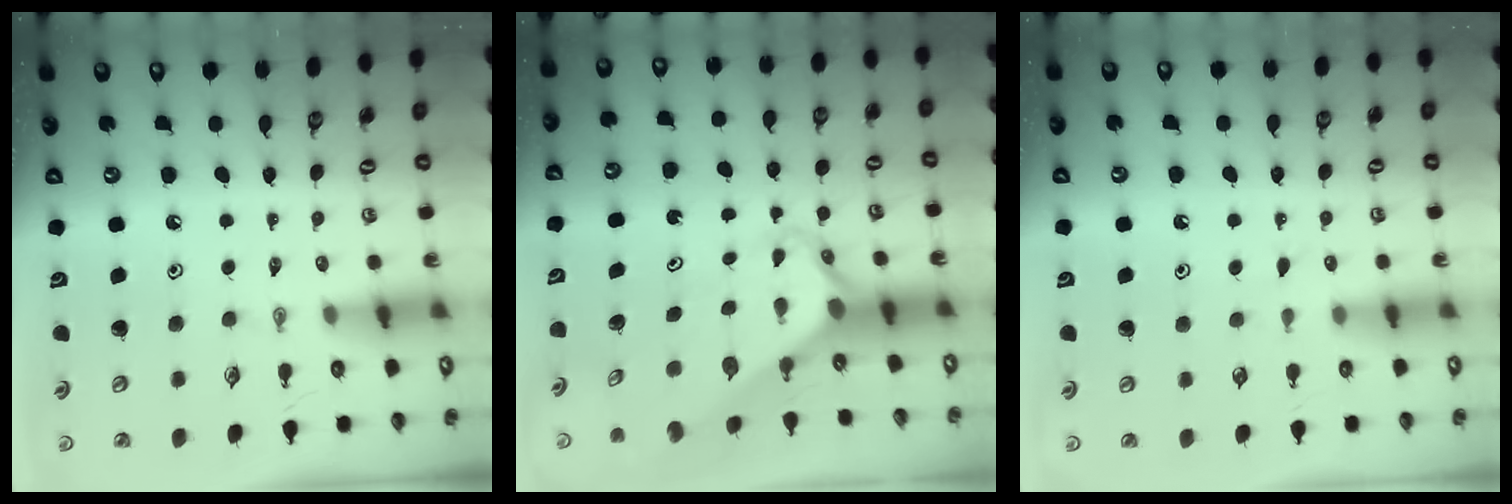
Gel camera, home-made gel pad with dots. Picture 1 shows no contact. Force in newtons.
{"total": 3.2, "press": 3.2, "slide": 0.2}
{"total": 4.3, "press": 4.2, "slide": 0.5}